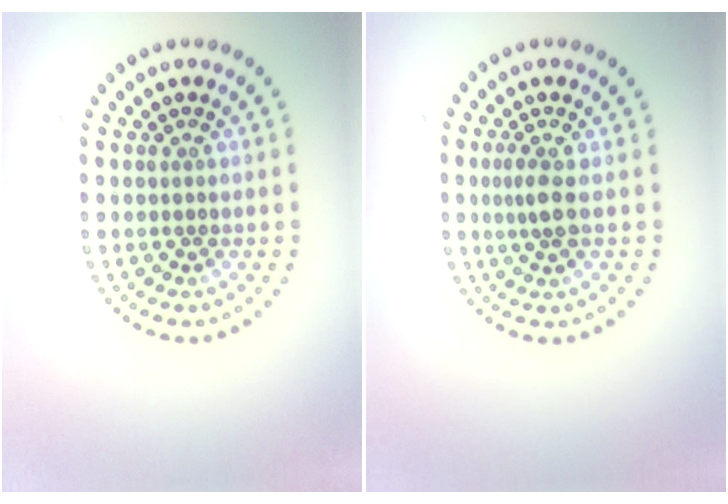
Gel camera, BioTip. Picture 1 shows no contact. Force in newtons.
{"total": 2.0, "press": 1.6, "slide": 1.2}